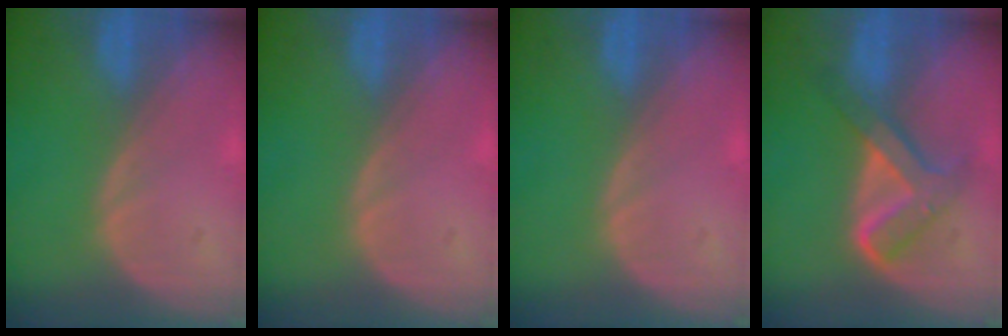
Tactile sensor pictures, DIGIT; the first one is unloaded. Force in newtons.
{"total": 0.0}
{"total": 0.0}
{"total": 6.1, "press": 6.1, "slide": 0.2}